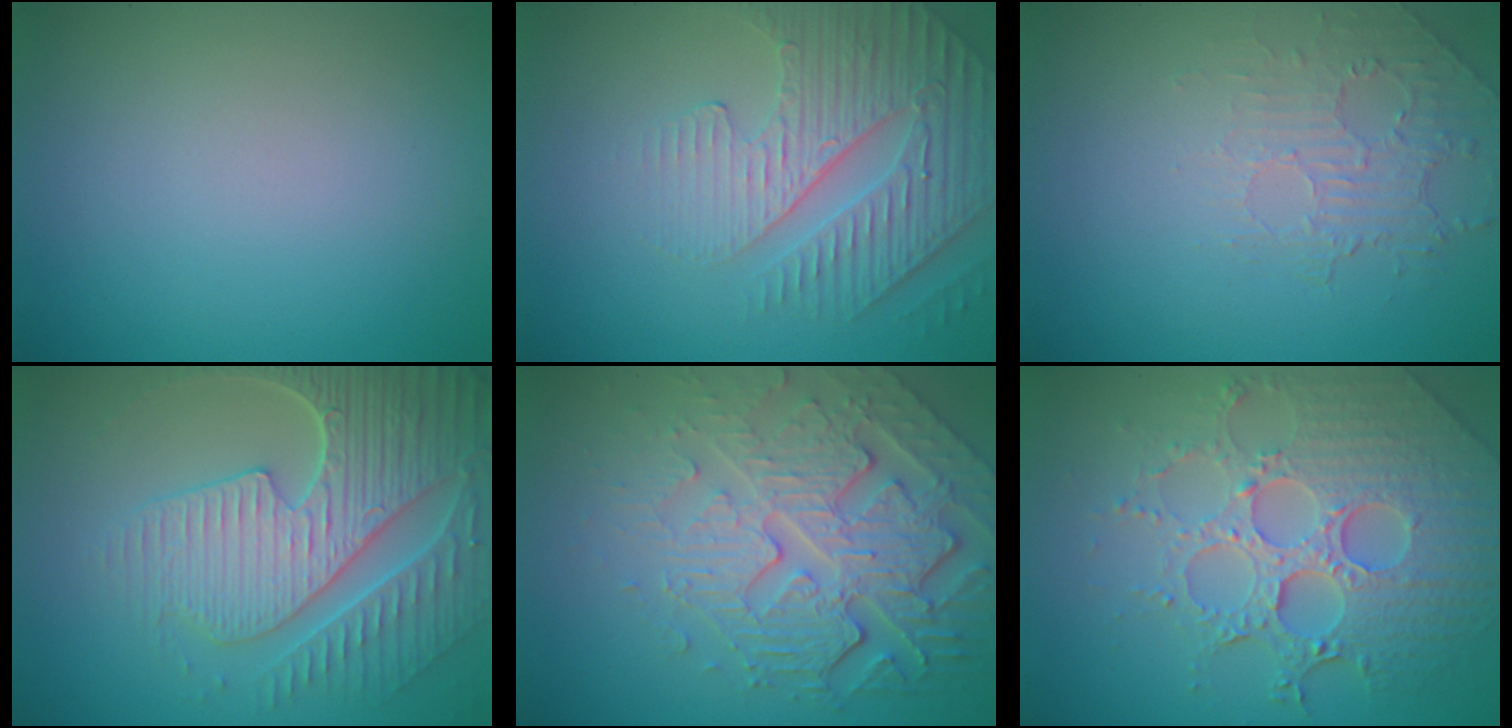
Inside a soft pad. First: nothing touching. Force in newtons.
{"total": 4.2, "press": 4.0, "slide": 1.4}
{"total": 2.0, "press": 0.9, "slide": 1.8}
{"total": 7.8, "press": 6.0, "slide": 5.0}
{"total": 8.0, "press": 5.6, "slide": 5.7}
{"total": 8.2, "press": 5.9, "slide": 5.7}